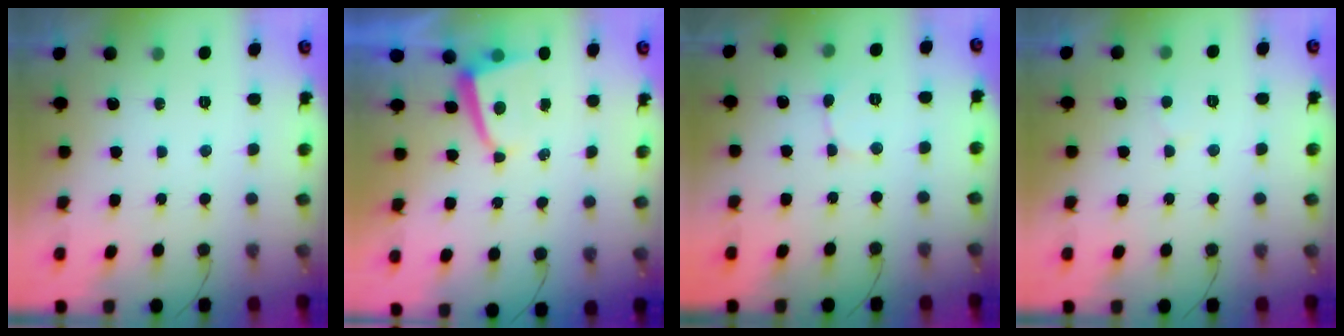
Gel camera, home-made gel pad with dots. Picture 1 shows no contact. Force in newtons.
{"total": 2.7, "press": 2.6, "slide": 0.4}
{"total": 2.5, "press": 2.5, "slide": 0.3}
{"total": 3.4, "press": 3.4, "slide": 0.3}